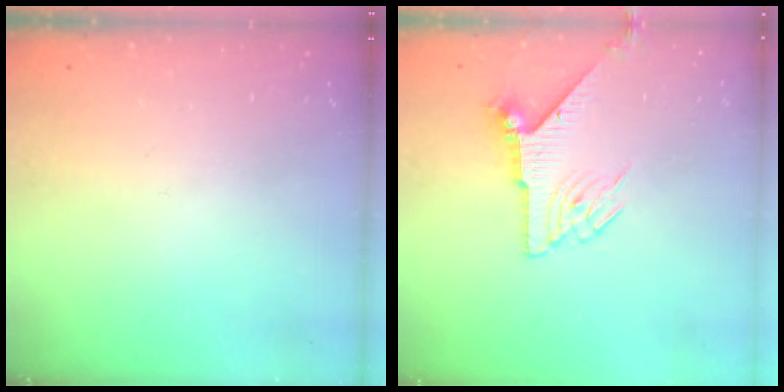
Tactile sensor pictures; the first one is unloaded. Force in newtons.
{"total": 7.5, "press": 7.5, "slide": 0.3}